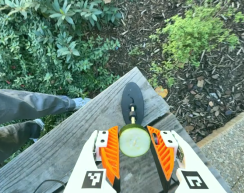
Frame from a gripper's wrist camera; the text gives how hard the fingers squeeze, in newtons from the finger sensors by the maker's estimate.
{"total": 8.7, "left": 8.5, "right": 8.9}